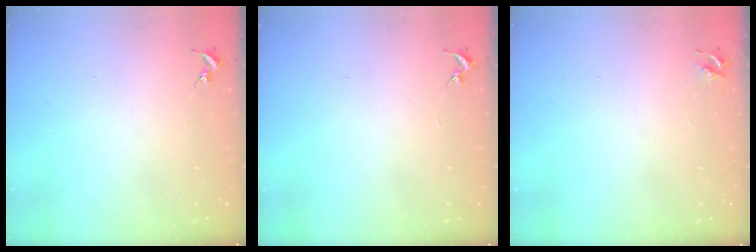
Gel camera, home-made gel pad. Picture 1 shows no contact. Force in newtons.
{"total": 0.0}
{"total": 3.5, "press": 3.5, "slide": 0.4}